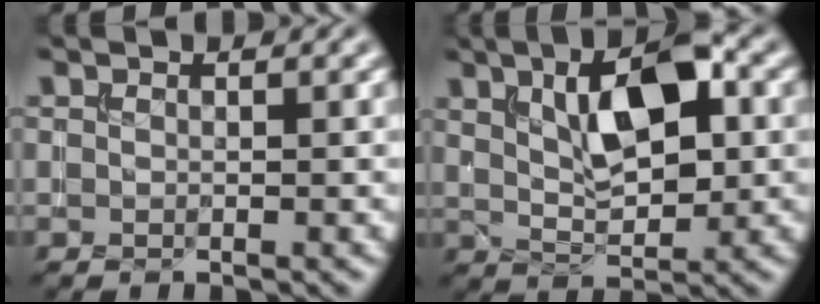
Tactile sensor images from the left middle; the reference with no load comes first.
{"total": 7.3, "force": [2.2, 3.0, 6.2], "torque": [-0.107, 0.008, 0.037]}